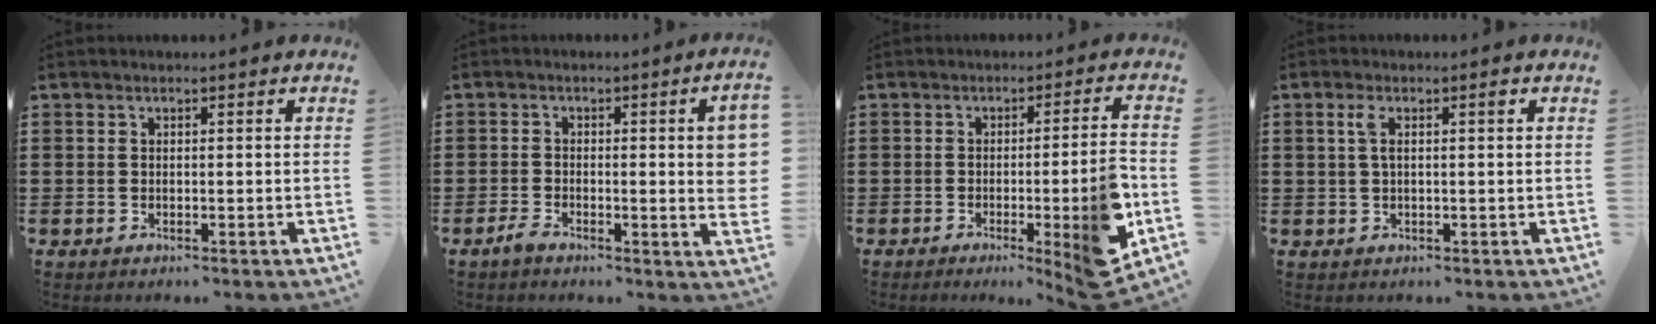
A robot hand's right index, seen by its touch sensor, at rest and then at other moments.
{"total": 6.8, "force": [-0.6, 1.3, 6.7], "torque": [-0.099, -0.010, -0.011]}
{"total": 9.3, "force": [-2.9, 0.4, 8.8], "torque": [-0.118, -0.024, -0.053]}
{"total": 2.6, "force": [0.7, 0.5, 2.4], "torque": [-0.049, 0.004, 0.009]}